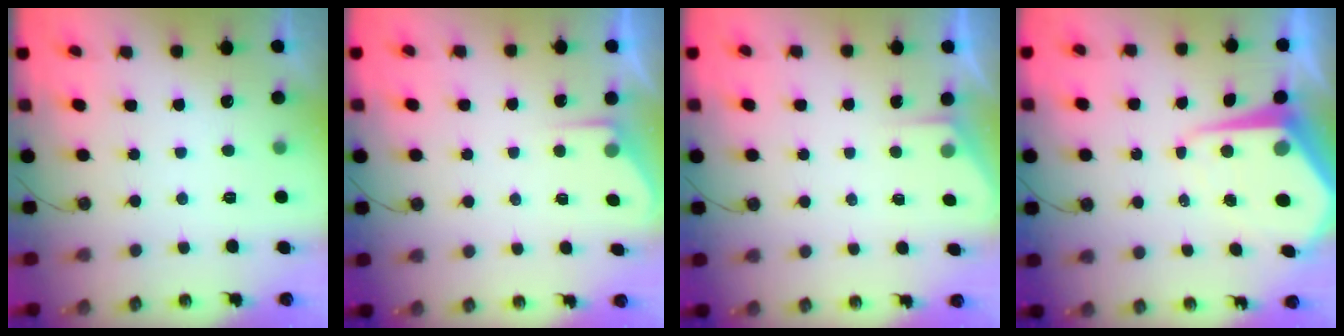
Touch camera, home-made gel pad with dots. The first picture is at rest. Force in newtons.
{"total": 3.2, "press": 3.2, "slide": 0.5}
{"total": 1.8, "press": 1.7, "slide": 0.3}
{"total": 9.8, "press": 9.8, "slide": 0.8}